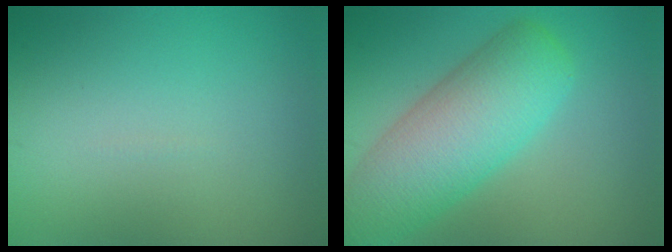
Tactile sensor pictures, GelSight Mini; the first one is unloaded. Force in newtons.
{"total": 8.4, "press": 8.4, "slide": 0.4}